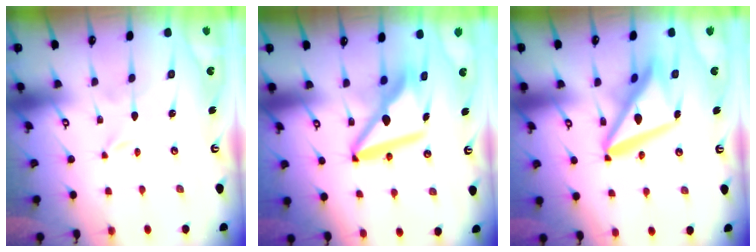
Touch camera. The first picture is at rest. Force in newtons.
{"total": 12.8, "press": 12.7, "slide": 1.4}
{"total": 14.2, "press": 14.1, "slide": 1.7}